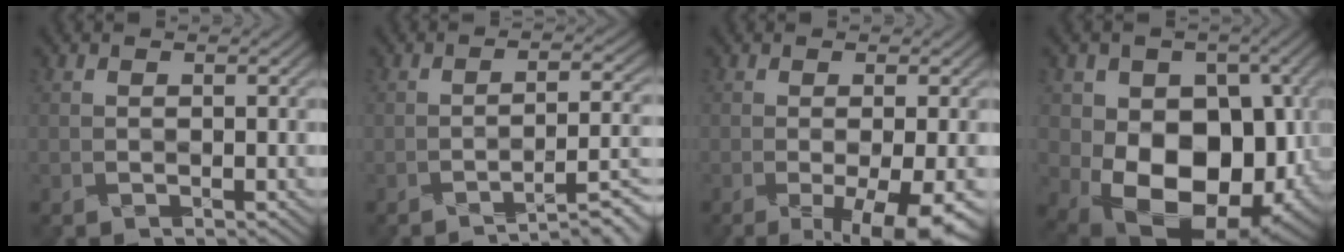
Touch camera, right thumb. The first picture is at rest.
{"total": 5.4, "force": [-3.5, 0.8, 4.1], "torque": [-0.052, 0.008, -0.067]}
{"total": 6.2, "force": [-2.4, 1.0, 5.6], "torque": [-0.081, 0.001, -0.036]}
{"total": 15.0, "force": [-2.3, 10.9, 10.0], "torque": [-0.140, -0.044, -0.025]}